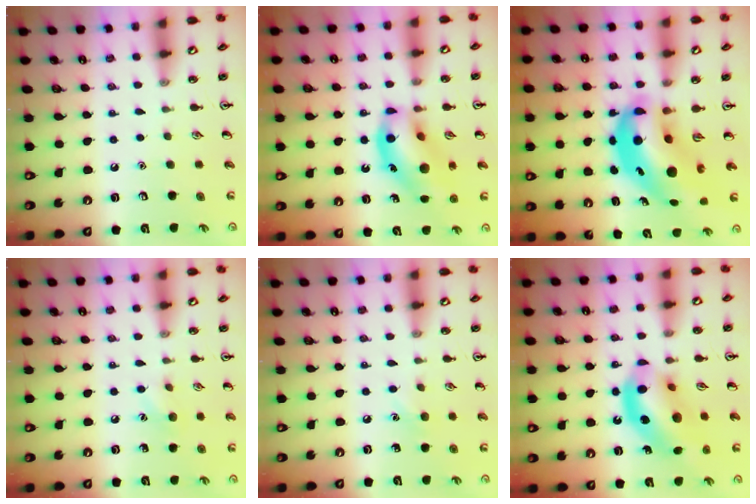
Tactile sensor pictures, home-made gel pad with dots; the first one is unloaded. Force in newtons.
{"total": 15.4, "press": 14.9, "slide": 4.1}
{"total": 12.6, "press": 12.1, "slide": 3.6}
{"total": 6.5, "press": 6.3, "slide": 1.6}
{"total": 5.0, "press": 4.7, "slide": 1.5}
{"total": 13.6, "press": 13.2, "slide": 3.4}